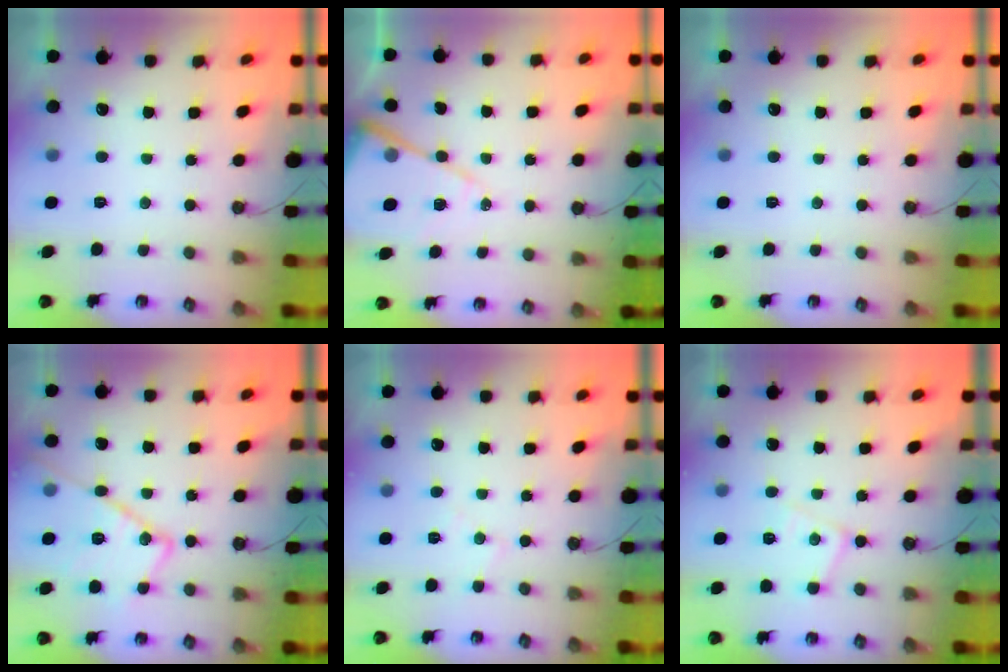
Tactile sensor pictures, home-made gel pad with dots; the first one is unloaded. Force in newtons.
{"total": 13.6, "press": 13.6, "slide": 1.2}
{"total": 0.0}
{"total": 19.2, "press": 19.1, "slide": 1.3}
{"total": 6.0, "press": 5.9, "slide": 1.0}
{"total": 10.0, "press": 10.0, "slide": 0.7}